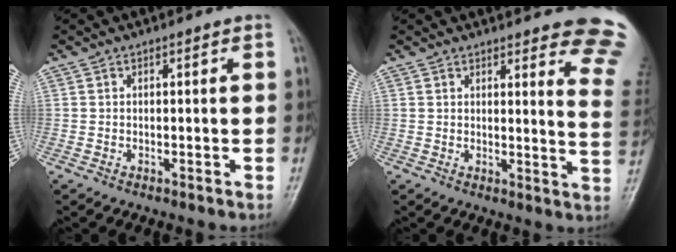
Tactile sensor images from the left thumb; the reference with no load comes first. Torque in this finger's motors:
{"motor_torque": [1.50, 0.39, 1.58, -1.18, 0.35]}